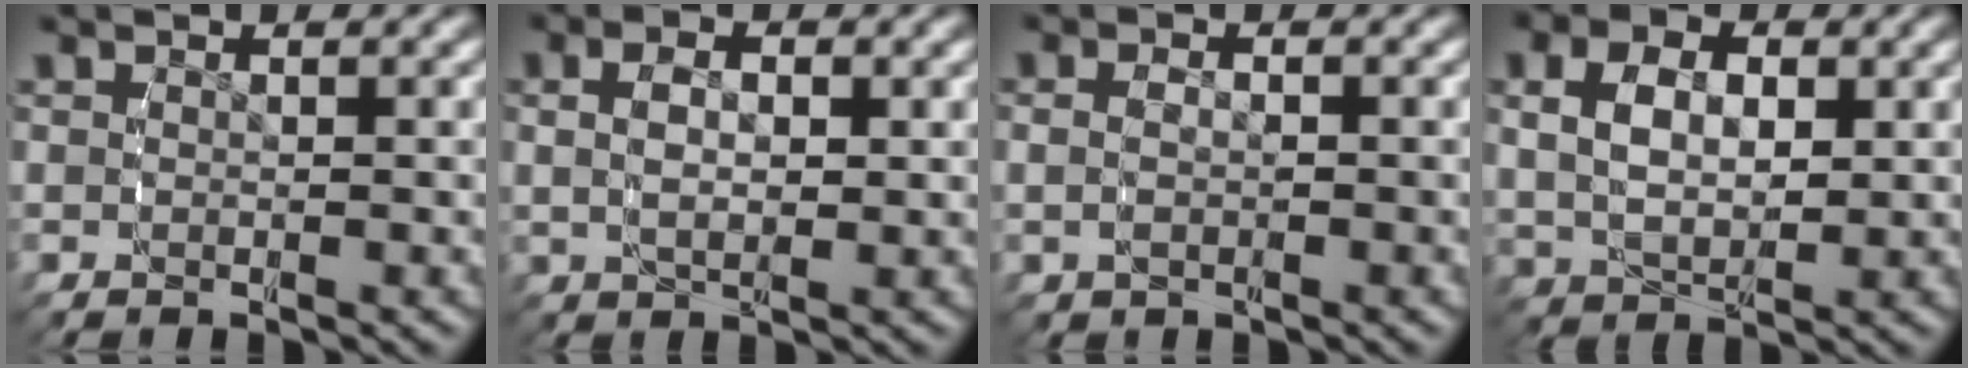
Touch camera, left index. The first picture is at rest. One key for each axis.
{"total": 3.2, "fx": 0.5, "fy": 1.7, "fz": 2.6, "tx": -0.048, "ty": -0.010, "tz": 0.019}
{"total": 1.8, "fx": -0.3, "fy": 1.1, "fz": 1.4, "tx": -0.032, "ty": -0.007, "tz": 0.002}
{"total": 5.6, "fx": 1.1, "fy": 3.8, "fz": 3.9, "tx": -0.074, "ty": -0.015, "tz": 0.031}